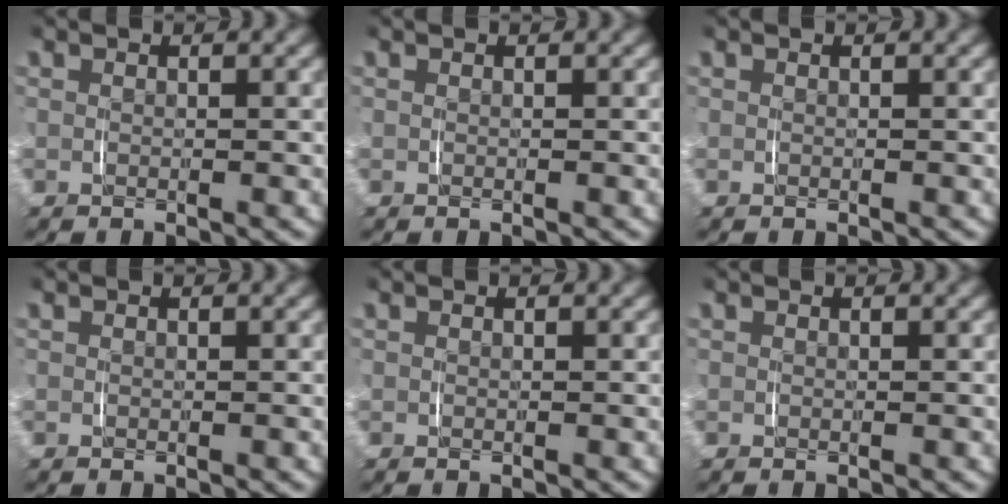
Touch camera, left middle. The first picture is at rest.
{"total": 0.0}
{"total": 0.0}
{"total": 0.0}
{"total": 0.0}
{"total": 0.0}